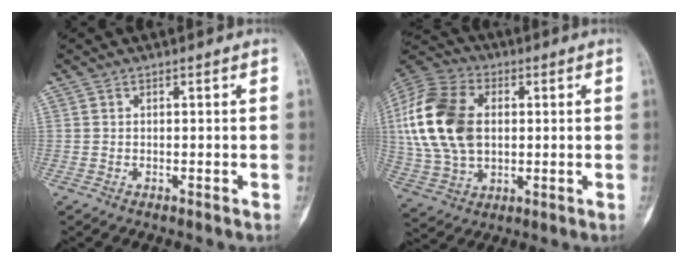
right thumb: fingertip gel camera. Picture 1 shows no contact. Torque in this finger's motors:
{"motor_torque": [-0.52, 1.49, 1.20, 0.45, 0.24]}